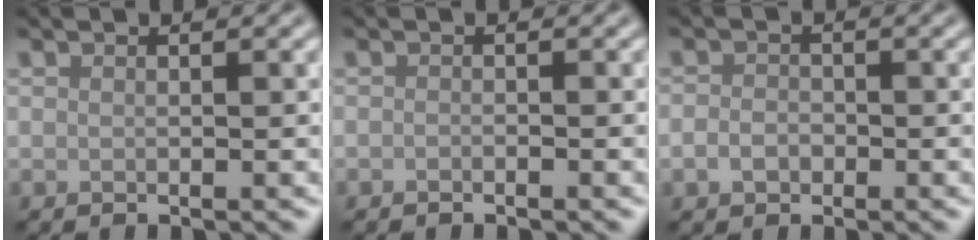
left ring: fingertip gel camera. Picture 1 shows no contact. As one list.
[{"total": 0.5, "force": [-0.5, 0.2, 0.2], "torque": [-0.001, -0.002, -0.009]}, {"total": 1.7, "force": [-0.7, 1.3, 0.8], "torque": [-0.014, -0.001, -0.018]}]